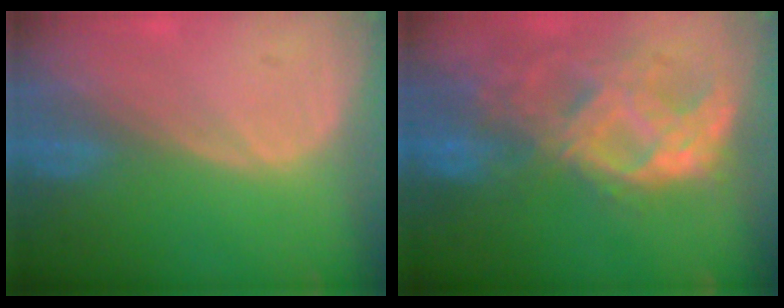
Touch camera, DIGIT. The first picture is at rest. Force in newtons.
{"total": 10.9, "press": 9.3, "slide": 5.7}